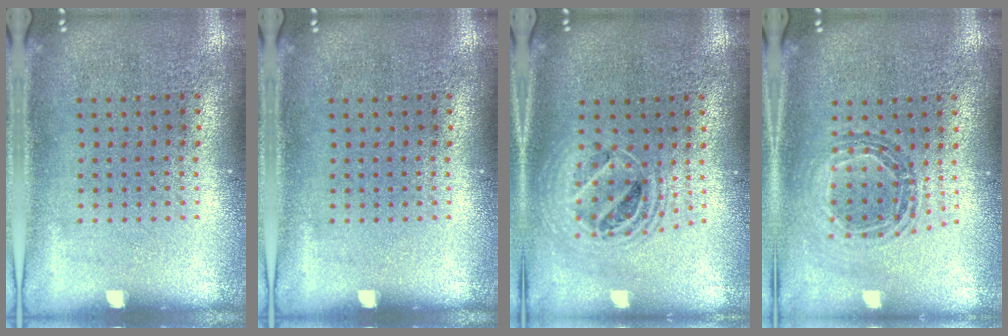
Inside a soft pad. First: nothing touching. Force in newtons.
{"total": 0.0}
{"total": 1.8, "press": 1.5, "slide": 1.1}
{"total": 0.8, "press": 0.8, "slide": 0.1}